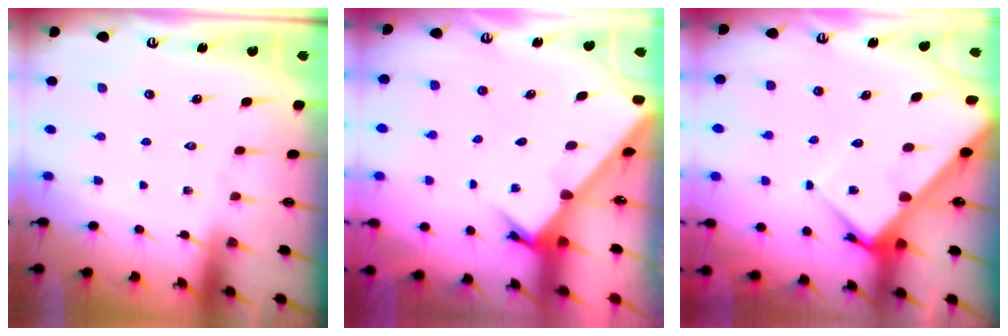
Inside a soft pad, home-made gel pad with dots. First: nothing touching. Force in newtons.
{"total": 2.2, "press": 2.2, "slide": 0.2}
{"total": 7.3, "press": 7.3, "slide": 0.6}